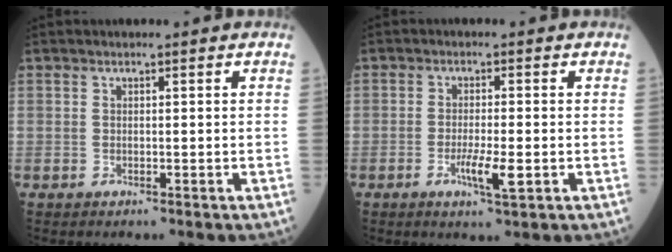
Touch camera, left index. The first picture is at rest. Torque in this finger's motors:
{"motor_torque": [0.03, 0.03, 0.10, 0.03]}